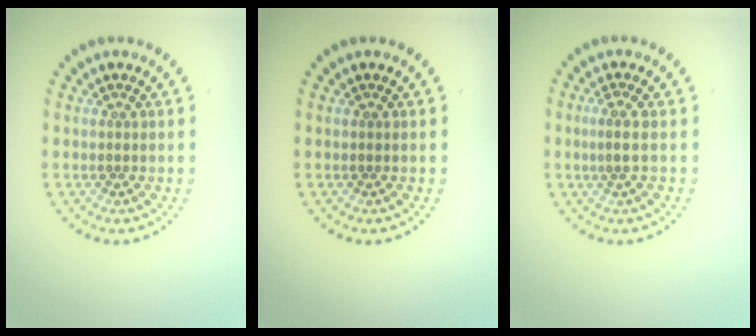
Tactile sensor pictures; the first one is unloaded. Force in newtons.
{"total": 0.0}
{"total": 1.6, "press": 1.2, "slide": 1.0}